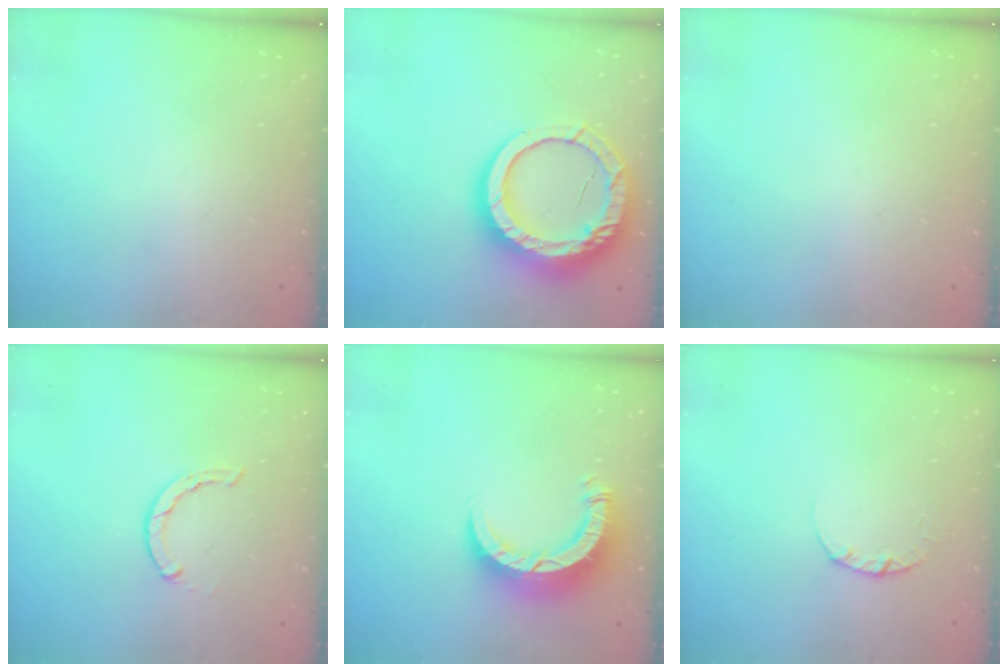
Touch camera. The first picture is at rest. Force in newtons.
{"total": 21.8, "press": 21.7, "slide": 2.1}
{"total": 2.4, "press": 2.4, "slide": 0.2}
{"total": 1.5, "press": 1.5, "slide": 0.2}
{"total": 8.3, "press": 8.2, "slide": 0.8}
{"total": 2.4, "press": 2.3, "slide": 0.3}